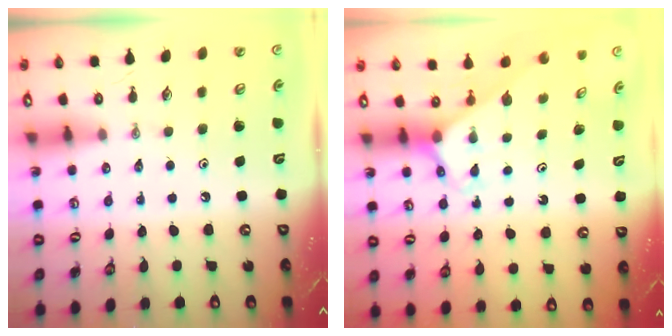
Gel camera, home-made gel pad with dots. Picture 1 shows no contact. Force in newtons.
{"total": 2.6, "press": 2.6, "slide": 0.2}